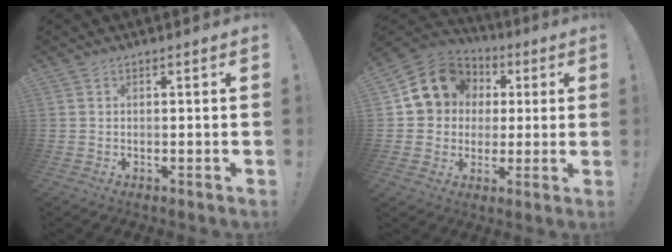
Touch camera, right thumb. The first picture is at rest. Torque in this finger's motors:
{"motor_torque": [0.05, 0.55, 0.07, 0.07, 0.06]}